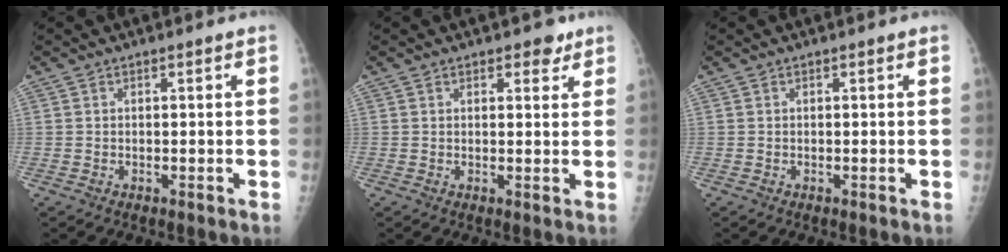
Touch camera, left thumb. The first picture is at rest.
{"total": 2.9, "force": [1.9, 1.7, 1.3], "torque": [0.002, -0.009, 0.024]}
{"total": 0.0}